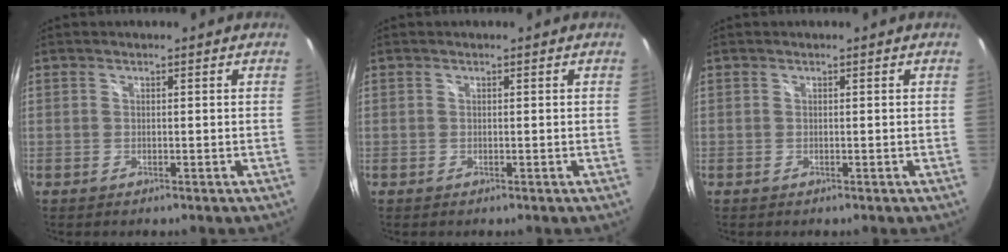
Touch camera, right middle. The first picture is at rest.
{"total": 0.0}
{"total": 0.0}